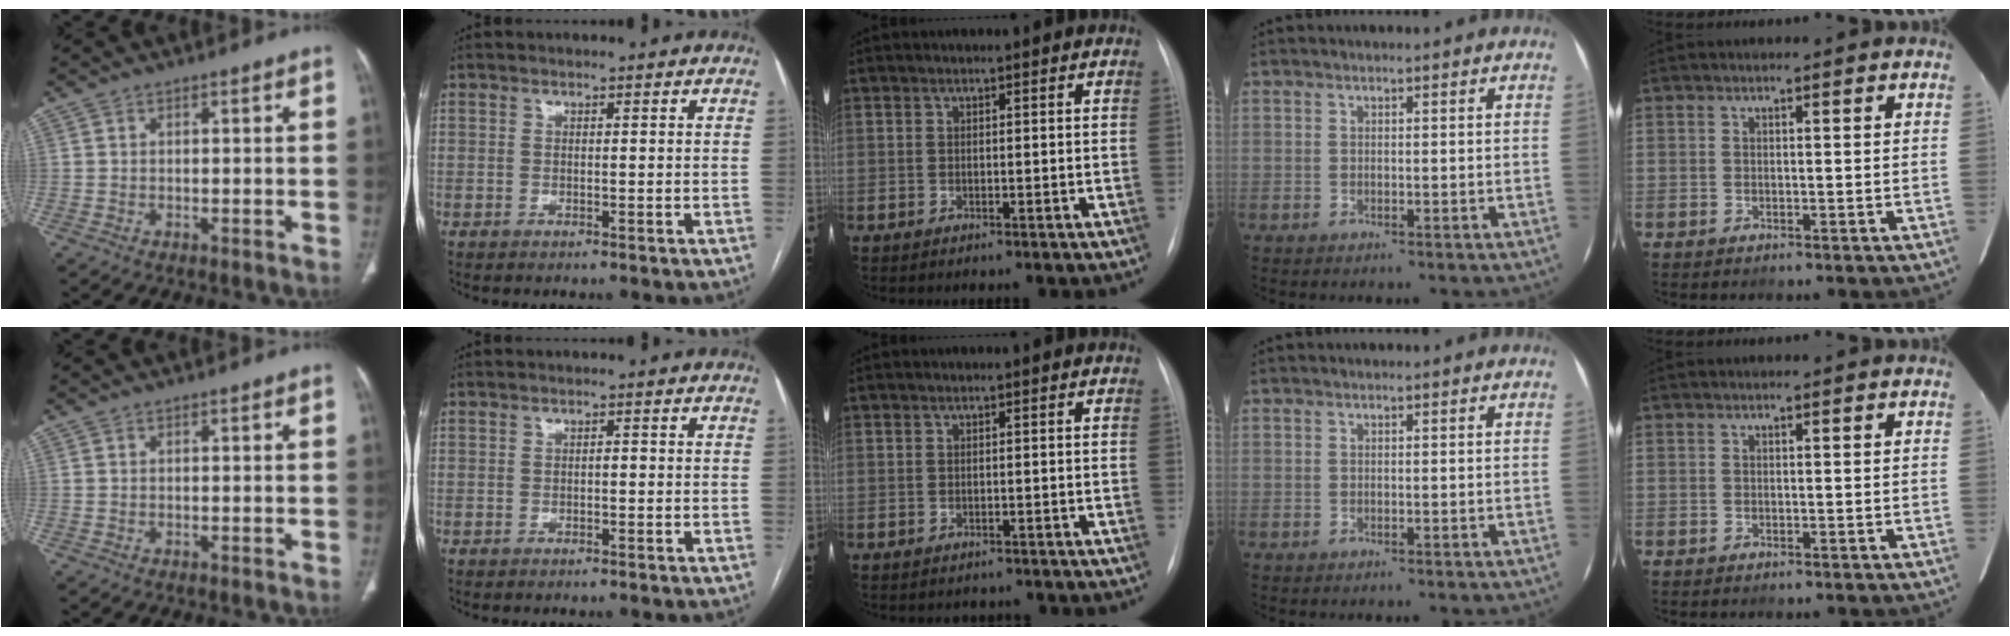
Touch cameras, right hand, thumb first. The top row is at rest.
{"index": {"total": 0.6, "force": [-0.1, 0.3, 0.6], "torque": [-0.007, 0.003, -0.002]}, "middle": {"total": 1.5, "force": [-1.4, 0.6, 0.0], "torque": [0.000, 0.000, -0.018]}}